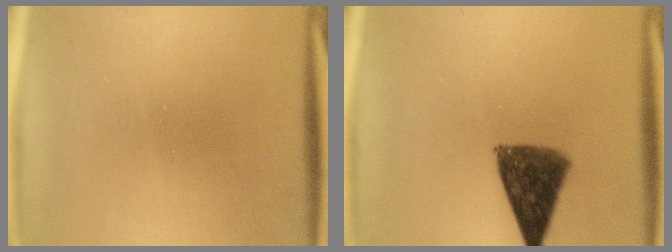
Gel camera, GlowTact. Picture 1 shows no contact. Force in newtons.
{"total": 10.3}